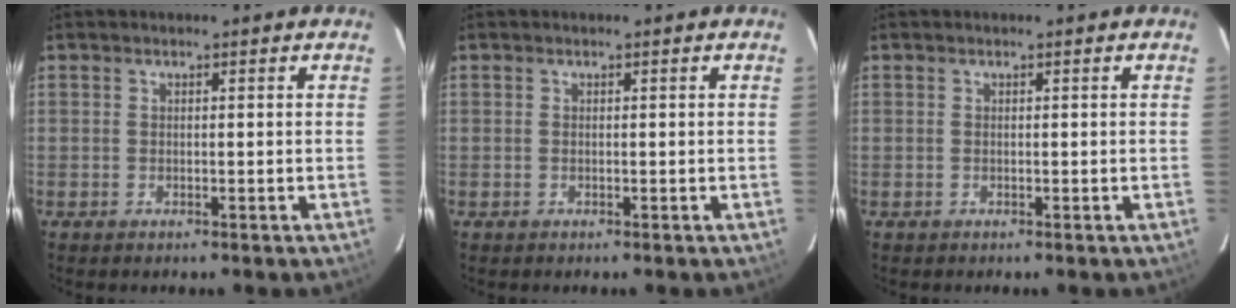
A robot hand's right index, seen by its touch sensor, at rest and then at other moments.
{"total": 0.0}
{"total": 0.0}